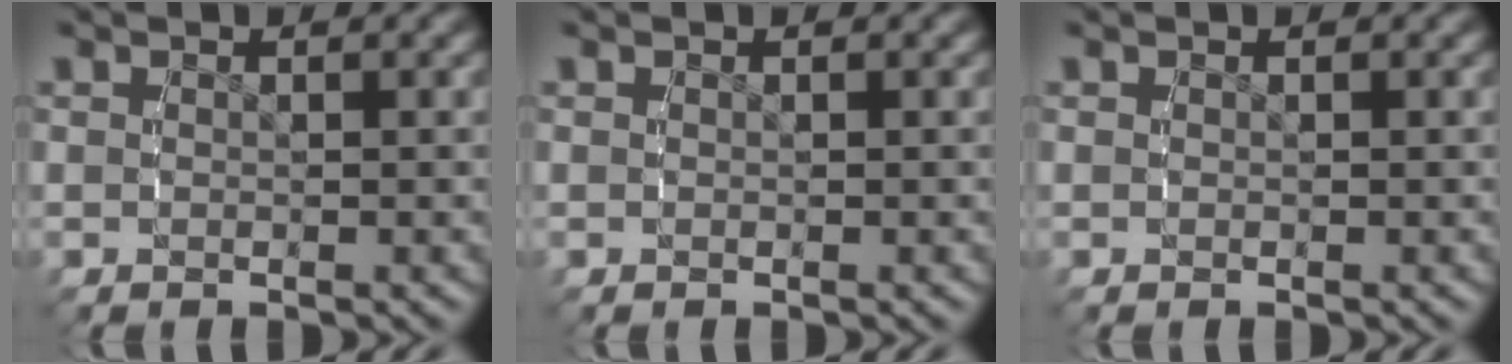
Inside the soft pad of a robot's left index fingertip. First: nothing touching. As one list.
[{"total": 0.0}, {"total": 0.0}]